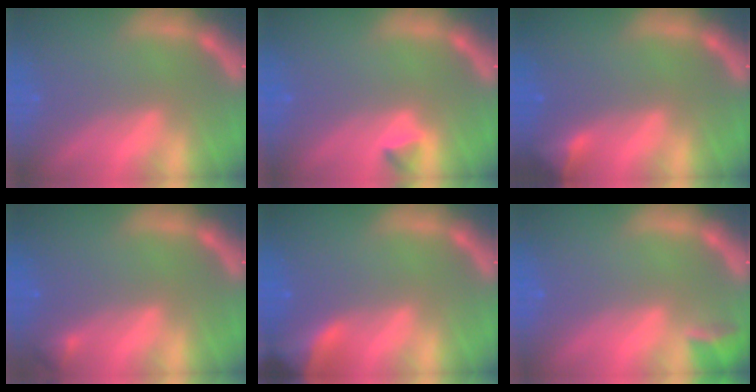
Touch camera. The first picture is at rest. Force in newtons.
{"total": 0.9}
{"total": 2.4}
{"total": 0.9}
{"total": 6.5}
{"total": 1.9}